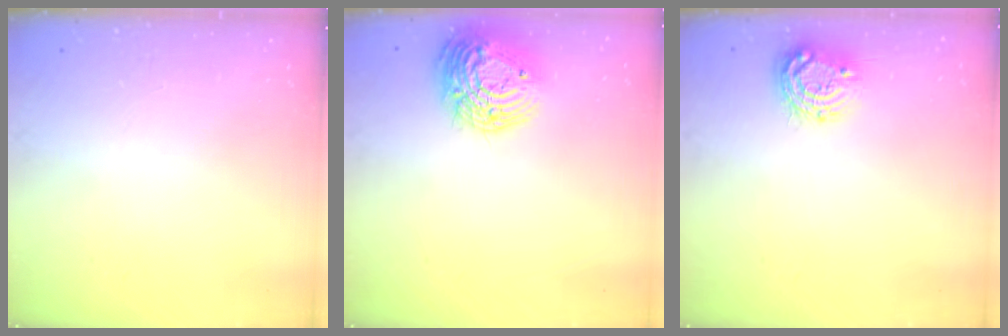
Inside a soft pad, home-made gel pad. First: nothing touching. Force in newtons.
{"total": 16.4, "press": 16.3, "slide": 1.5}
{"total": 9.2, "press": 9.2, "slide": 0.4}